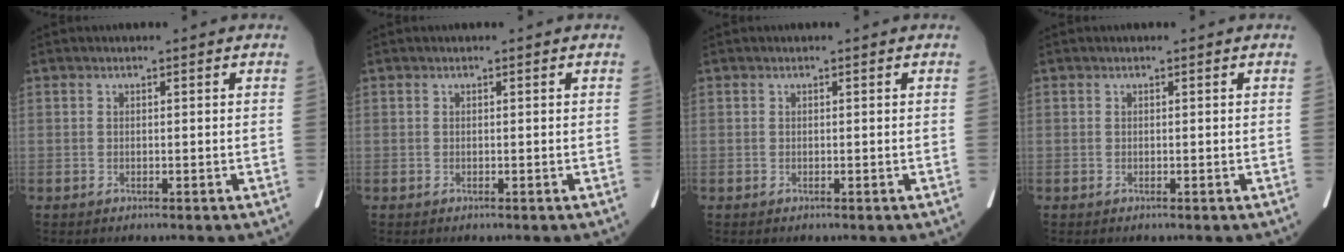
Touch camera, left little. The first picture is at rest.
{"total": 0.0}
{"total": 0.0}
{"total": 0.0}